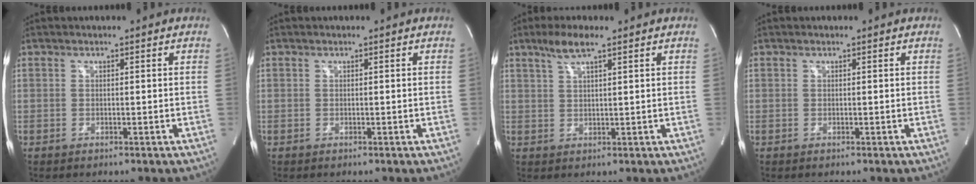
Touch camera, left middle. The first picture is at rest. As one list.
[{"total": 0.0}, {"total": 4.0, "force": [2.7, 0.2, 3.0], "torque": [-0.068, 0.006, 0.055]}, {"total": 0.0}]